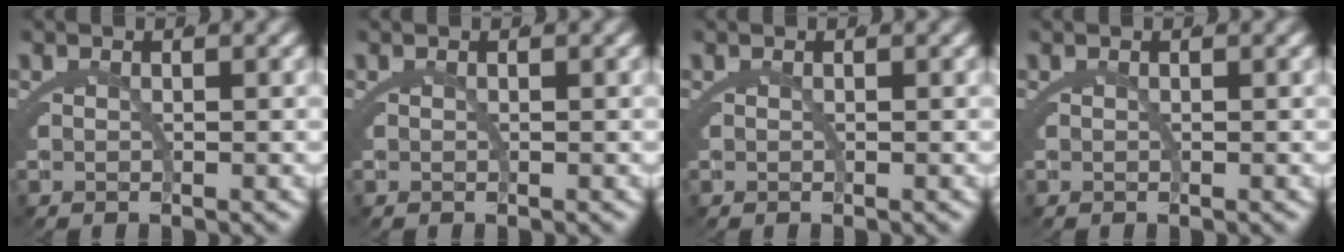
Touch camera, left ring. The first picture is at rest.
{"total": 0.0}
{"total": 0.0}
{"total": 0.0}